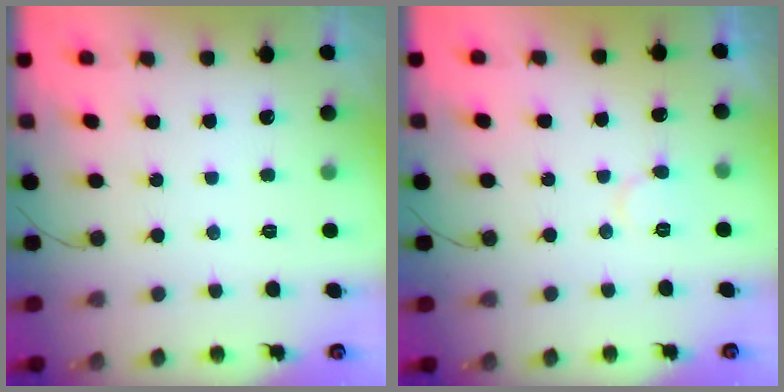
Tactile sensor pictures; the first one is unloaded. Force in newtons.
{"total": 4.8, "press": 4.8, "slide": 0.6}